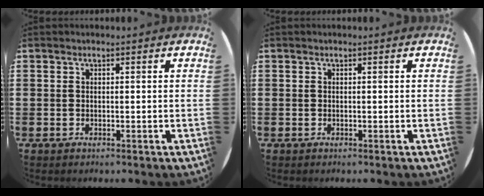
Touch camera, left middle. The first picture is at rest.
{"total": 0.0}